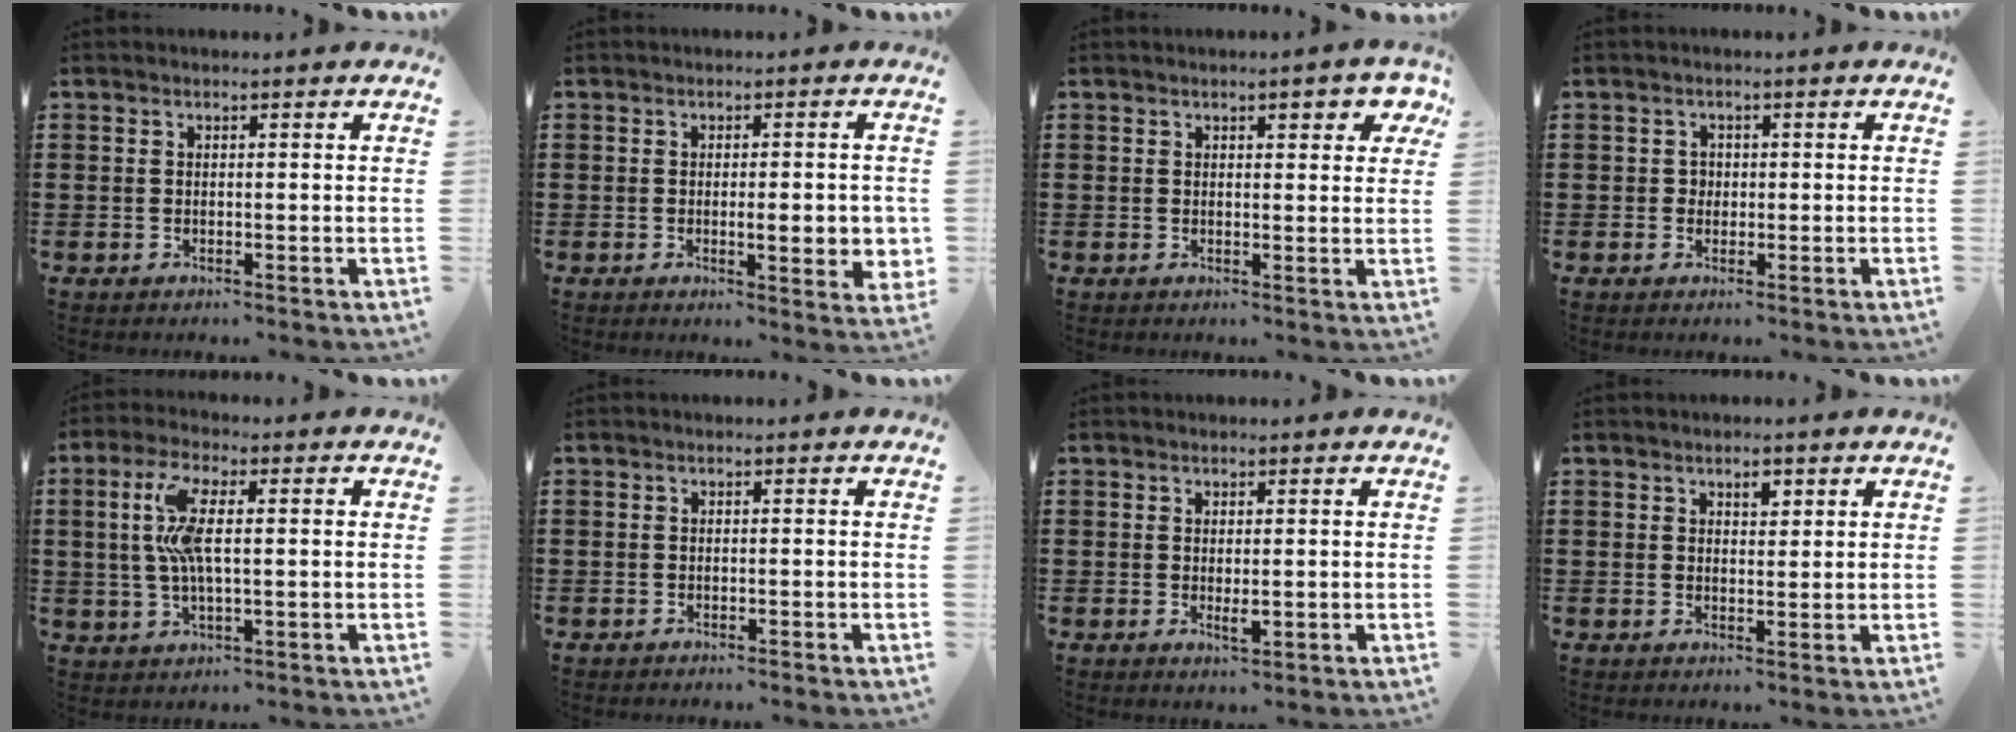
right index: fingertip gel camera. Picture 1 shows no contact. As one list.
[{"total": 5.1, "force": [-0.6, 1.2, 4.9], "torque": [-0.065, -0.007, -0.012]}, {"total": 3.0, "force": [1.7, 1.1, 2.3], "torque": [-0.026, -0.001, 0.023]}, {"total": 1.2, "force": [0.0, 1.2, 0.5], "torque": [-0.012, 0.006, -0.001]}, {"total": 8.7, "force": [1.0, 2.7, 8.2], "torque": [-0.190, -0.002, 0.004]}, {"total": 0.5, "force": [-0.5, -0.1, 0.1], "torque": [-0.004, -0.002, -0.010]}, {"total": 1.7, "force": [0.0, 0.5, 1.7], "torque": [-0.031, -0.002, 0.000]}, {"total": 2.0, "force": [1.3, 1.0, 1.2], "torque": [-0.019, 0.000, 0.022]}]